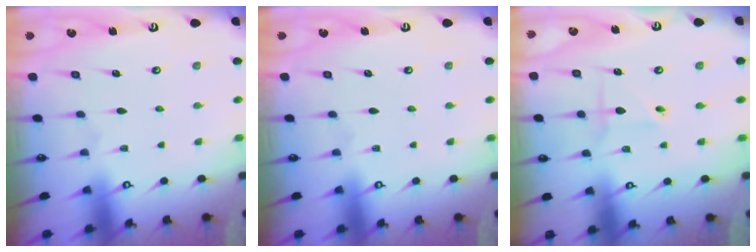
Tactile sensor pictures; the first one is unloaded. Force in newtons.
{"total": 0.0}
{"total": 2.1, "press": 2.1, "slide": 0.6}